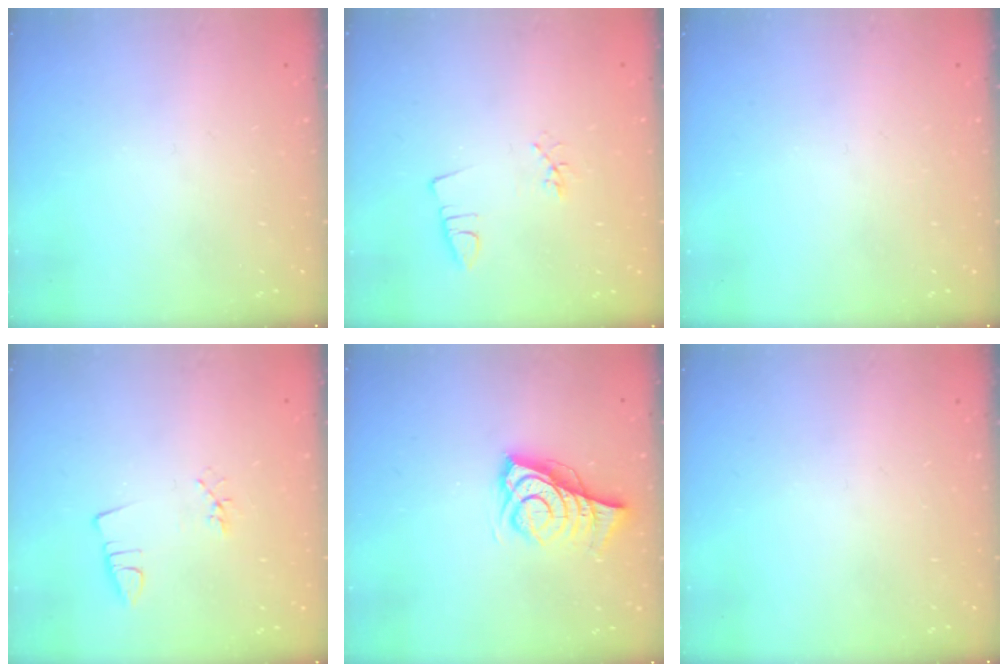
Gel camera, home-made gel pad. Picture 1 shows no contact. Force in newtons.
{"total": 2.6, "press": 2.2, "slide": 1.5}
{"total": 0.0}
{"total": 2.4, "press": 2.0, "slide": 1.4}
{"total": 9.1, "press": 8.9, "slide": 2.2}
{"total": 0.0}